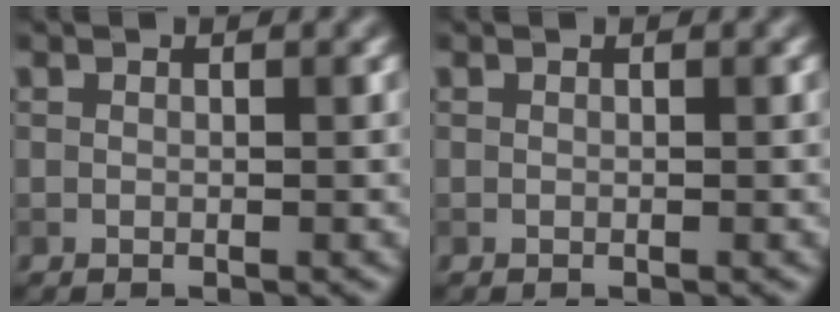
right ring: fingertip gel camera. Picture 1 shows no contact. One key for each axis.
{"total": 0.0}